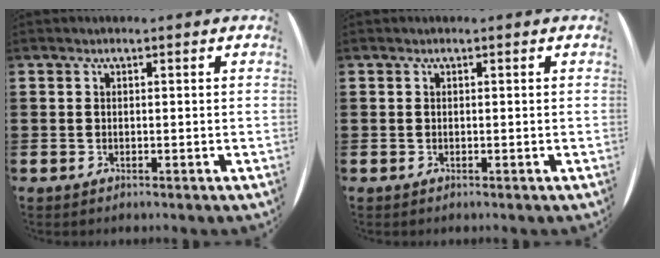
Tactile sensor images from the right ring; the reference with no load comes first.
{"total": 0.0}